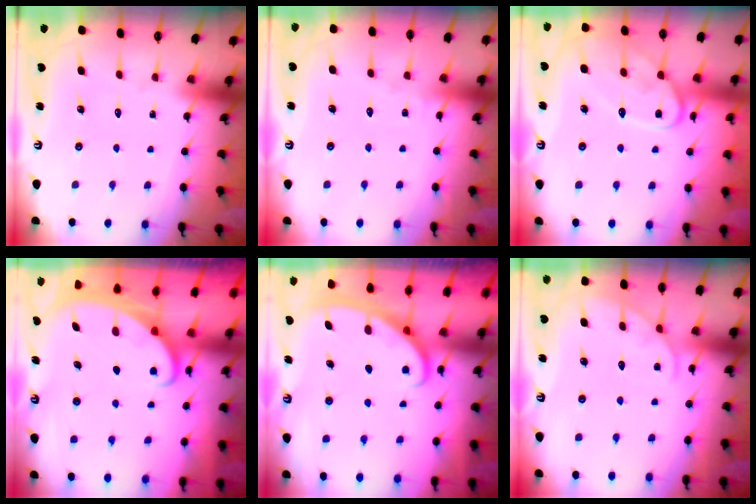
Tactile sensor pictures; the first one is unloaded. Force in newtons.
{"total": 1.6, "press": 1.5, "slide": 0.2}
{"total": 13.2, "press": 13.2, "slide": 1.0}
{"total": 2.1, "press": 2.1, "slide": 0.3}
{"total": 3.0, "press": 3.0, "slide": 0.4}
{"total": 4.9, "press": 4.9, "slide": 0.4}